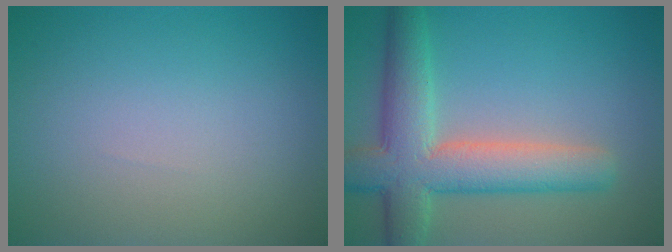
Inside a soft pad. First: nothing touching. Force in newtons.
{"total": 7.5, "press": 7.5, "slide": 0.5}